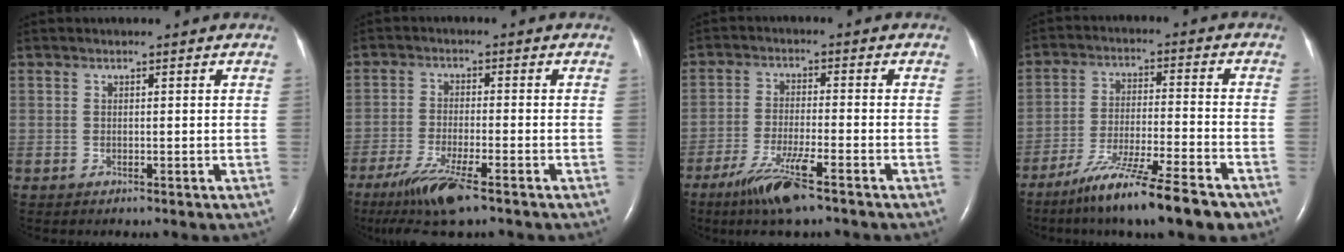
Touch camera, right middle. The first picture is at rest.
{"total": 8.4, "force": [-5.8, 0.6, 6.1], "torque": [-0.118, -0.025, -0.102]}
{"total": 8.6, "force": [-5.6, 0.4, 6.5], "torque": [-0.133, -0.023, -0.101]}
{"total": 14.8, "force": [-11.0, 0.7, 9.8], "torque": [-0.161, -0.036, -0.182]}